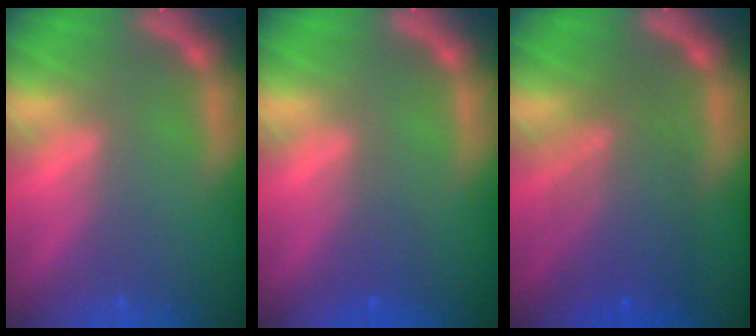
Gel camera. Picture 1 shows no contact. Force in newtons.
{"total": 1.5}
{"total": 6.6}